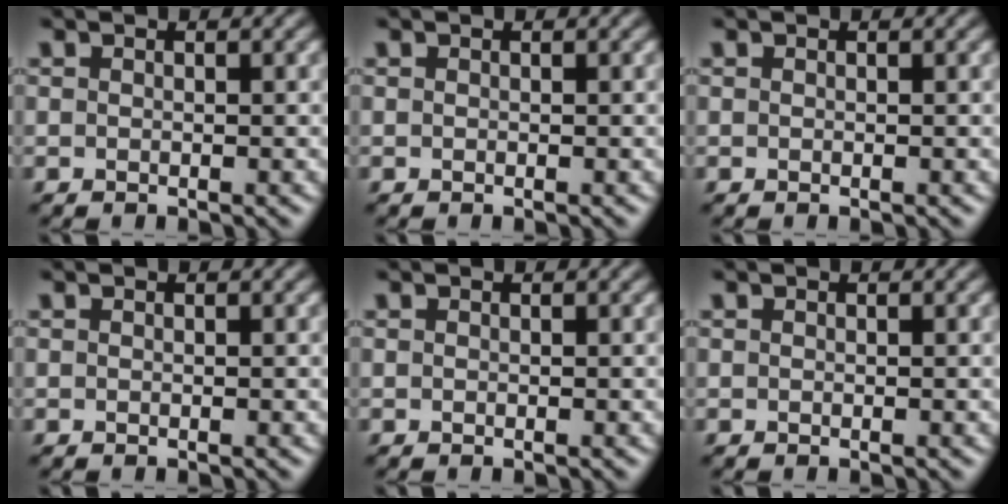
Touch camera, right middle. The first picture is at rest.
{"total": 0.0}
{"total": 0.0}
{"total": 0.0}
{"total": 0.0}
{"total": 0.0}